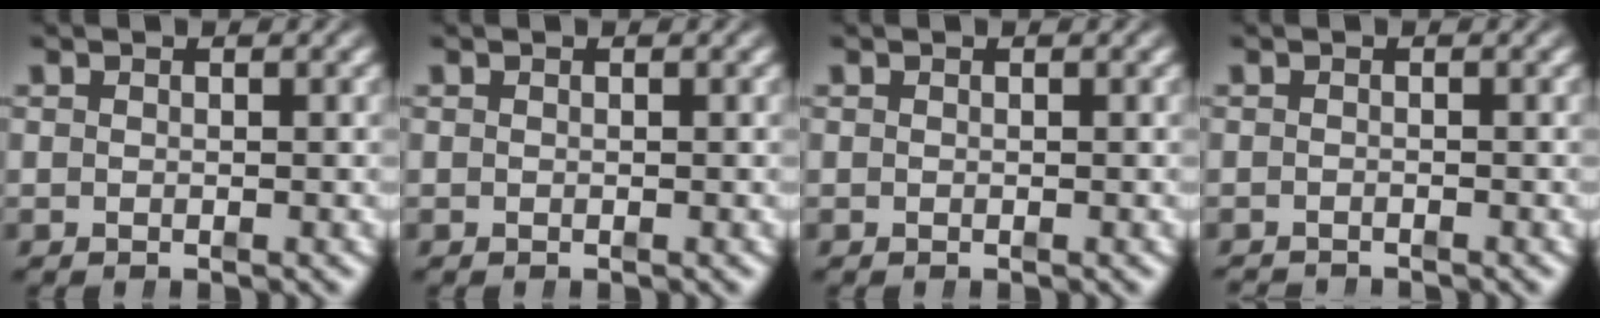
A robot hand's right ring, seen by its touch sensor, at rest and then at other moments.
{"total": 0.0}
{"total": 0.0}
{"total": 1.4, "force": [-1.4, -0.2, -0.2], "torque": [0.001, -0.012, -0.019]}